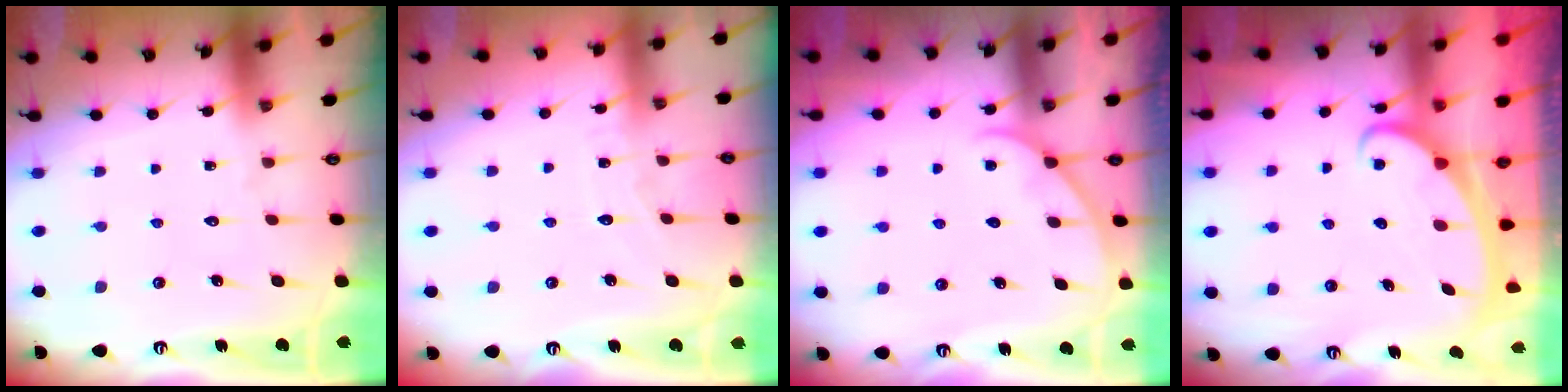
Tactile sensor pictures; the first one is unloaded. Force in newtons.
{"total": 3.9, "press": 3.9, "slide": 0.1}
{"total": 3.6, "press": 3.6, "slide": 0.3}
{"total": 2.3, "press": 2.3, "slide": 0.3}